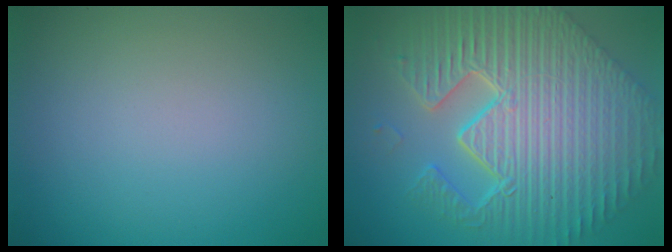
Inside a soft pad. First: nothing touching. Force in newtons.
{"total": 12.5, "press": 8.0, "slide": 9.6}